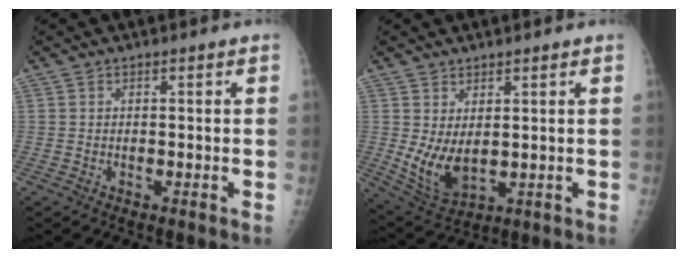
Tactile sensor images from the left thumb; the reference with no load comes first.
{"total": 7.8, "force": [1.0, 4.2, 6.5], "torque": [-0.114, -0.021, 0.038]}